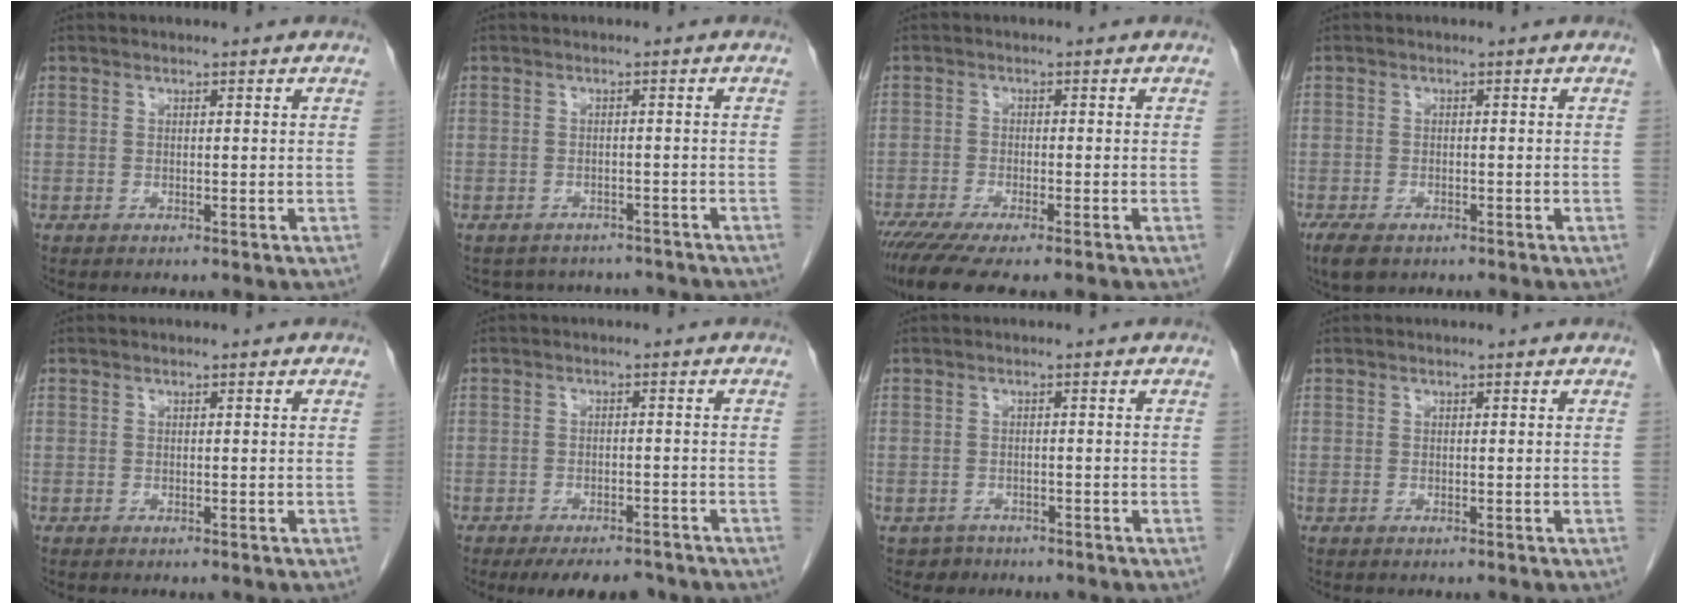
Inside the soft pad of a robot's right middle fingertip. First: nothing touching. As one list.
[{"total": 8.4, "force": [-7.7, 3.3, 1.0], "torque": [-0.012, 0.017, -0.083]}, {"total": 9.9, "force": [-7.6, 1.4, 6.1], "torque": [-0.094, -0.017, -0.122]}, {"total": 4.4, "force": [-3.0, 2.1, 2.4], "torque": [-0.047, -0.009, -0.045]}, {"total": 0.0}, {"total": 7.9, "force": [-6.5, 3.0, 3.2], "torque": [-0.037, -0.005, -0.089]}, {"total": 1.9, "force": [-1.3, 1.3, -0.4], "torque": [0.003, 0.007, -0.020]}, {"total": 0.0}]